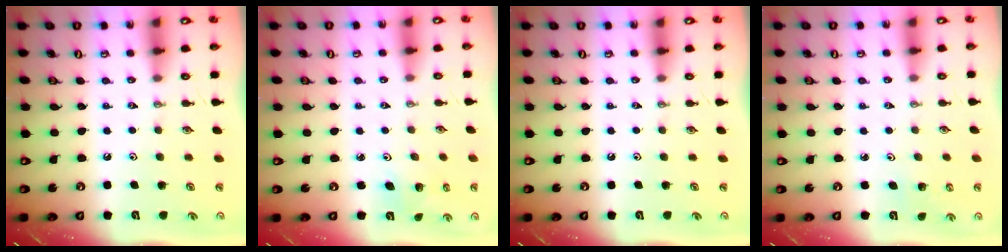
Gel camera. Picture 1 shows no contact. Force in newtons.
{"total": 3.2, "press": 3.1, "slide": 0.3}
{"total": 0.0}
{"total": 1.0, "press": 1.0, "slide": 0.1}